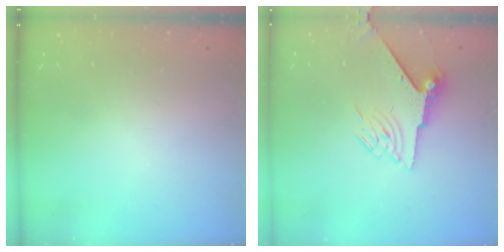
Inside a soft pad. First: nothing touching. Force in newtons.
{"total": 7.0, "press": 6.9, "slide": 1.1}